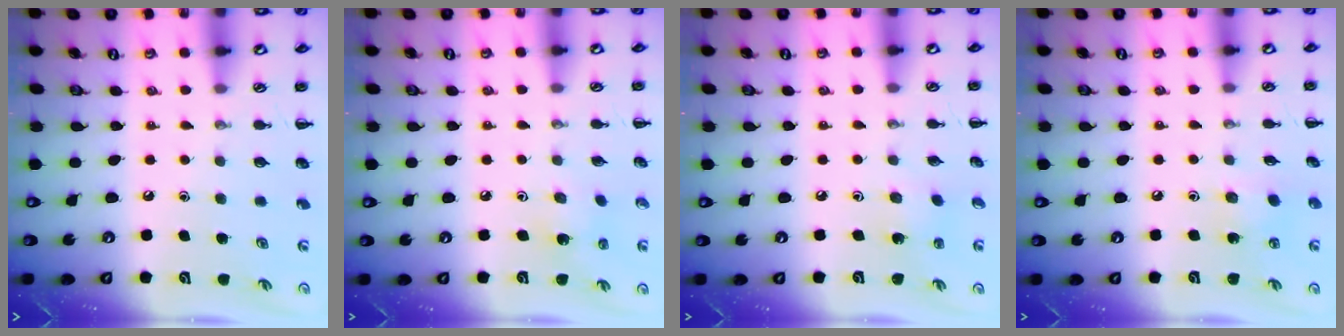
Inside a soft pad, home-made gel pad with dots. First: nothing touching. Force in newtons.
{"total": 2.6, "press": 2.5, "slide": 0.8}
{"total": 1.4, "press": 1.2, "slide": 0.6}
{"total": 3.8, "press": 3.7, "slide": 1.1}